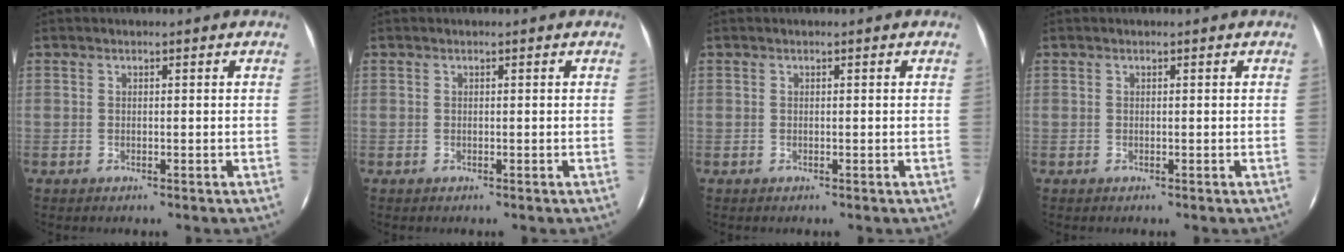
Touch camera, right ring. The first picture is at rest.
{"total": 0.0}
{"total": 0.0}
{"total": 0.0}